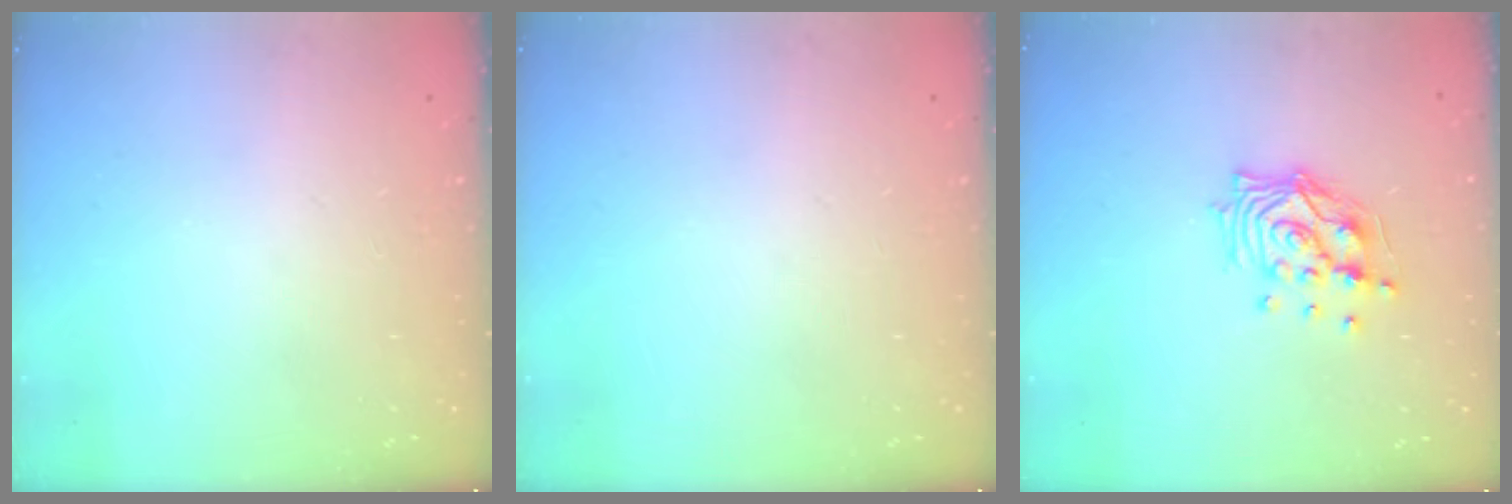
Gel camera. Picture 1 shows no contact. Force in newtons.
{"total": 0.0}
{"total": 12.0, "press": 12.0, "slide": 0.9}